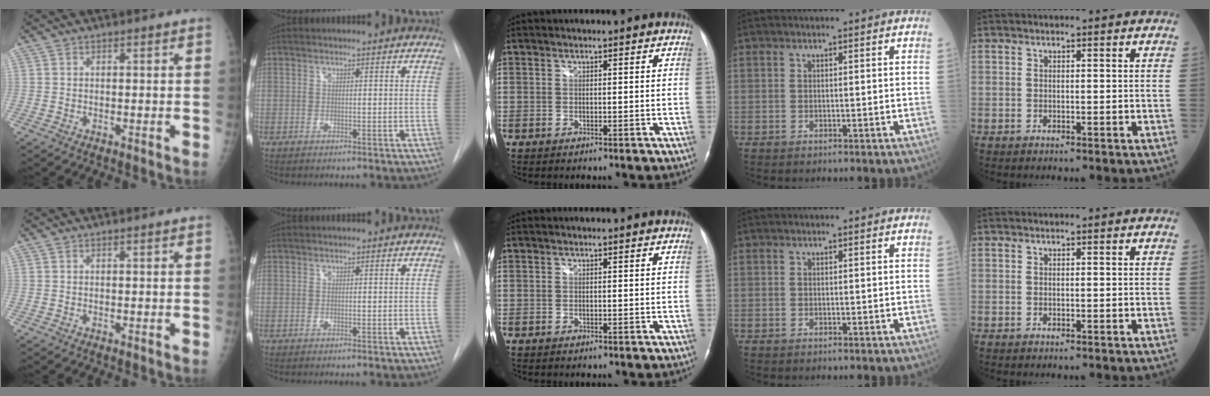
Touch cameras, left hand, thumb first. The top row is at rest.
{}